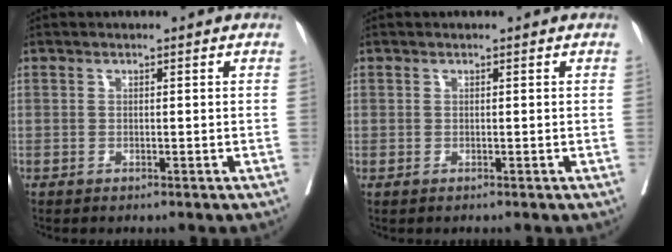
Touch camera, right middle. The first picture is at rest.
{"total": 0.0}